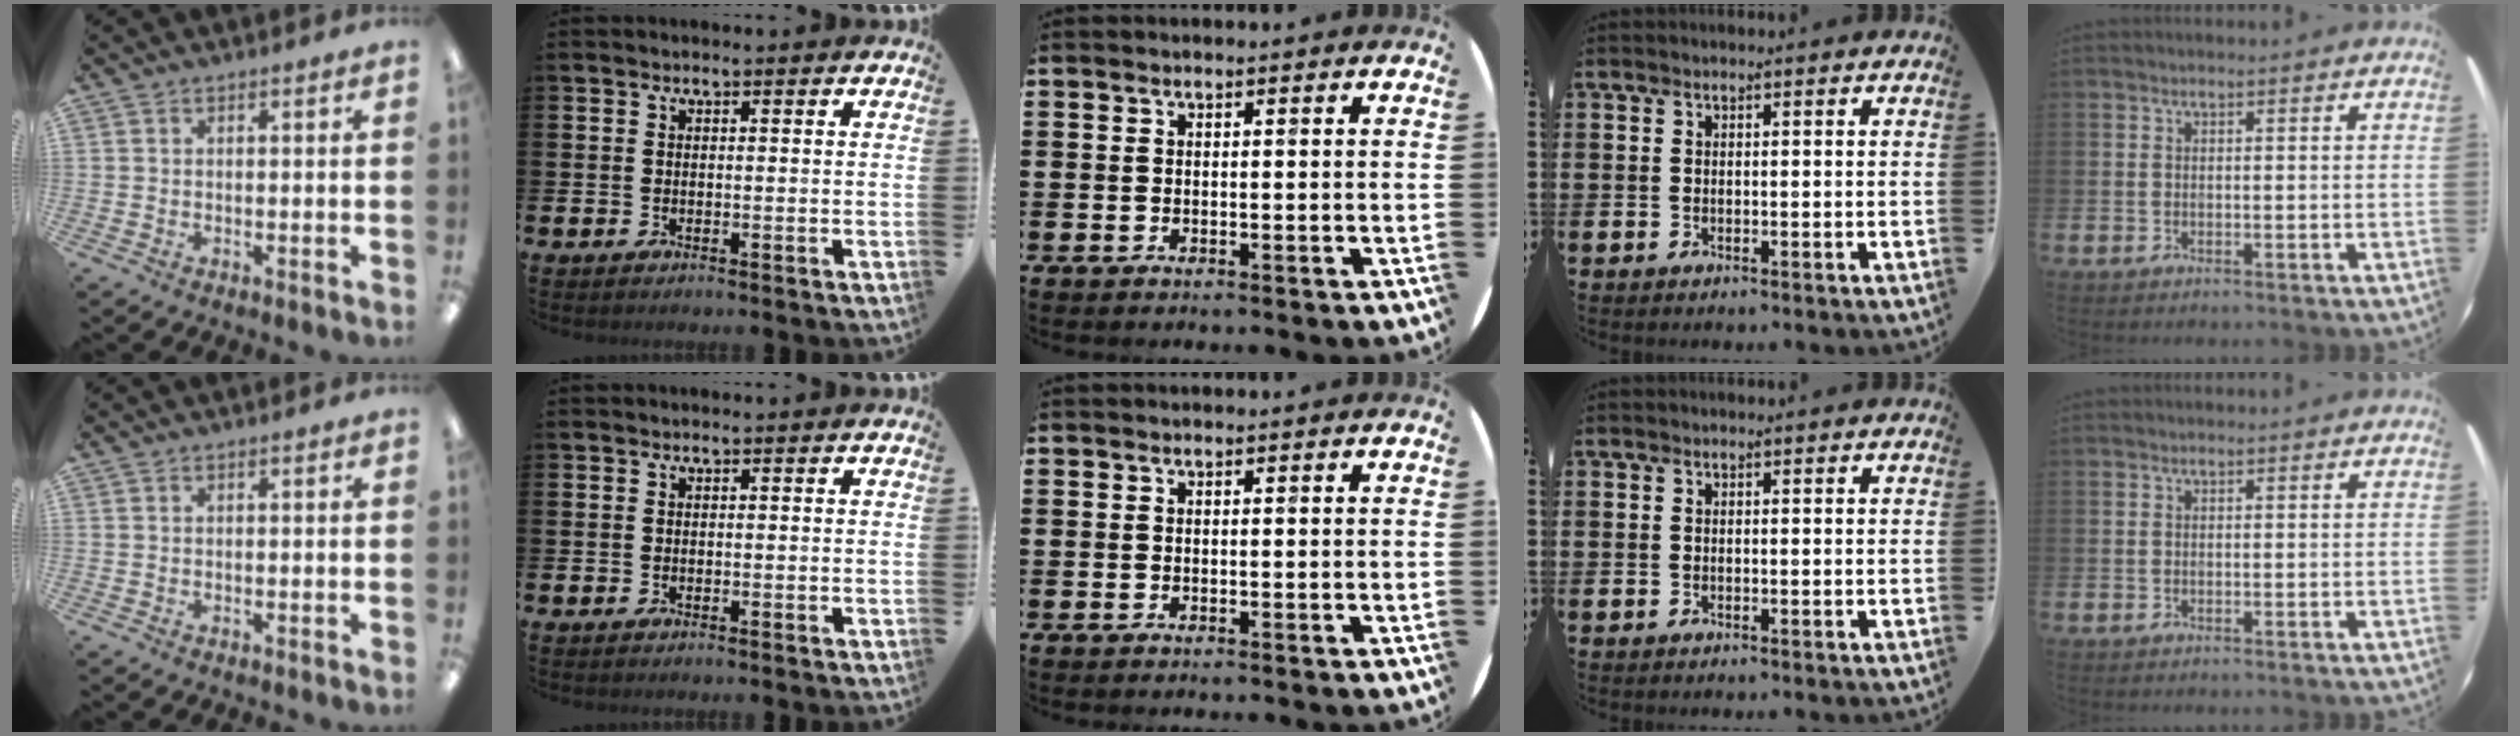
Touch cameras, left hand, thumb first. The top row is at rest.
{}